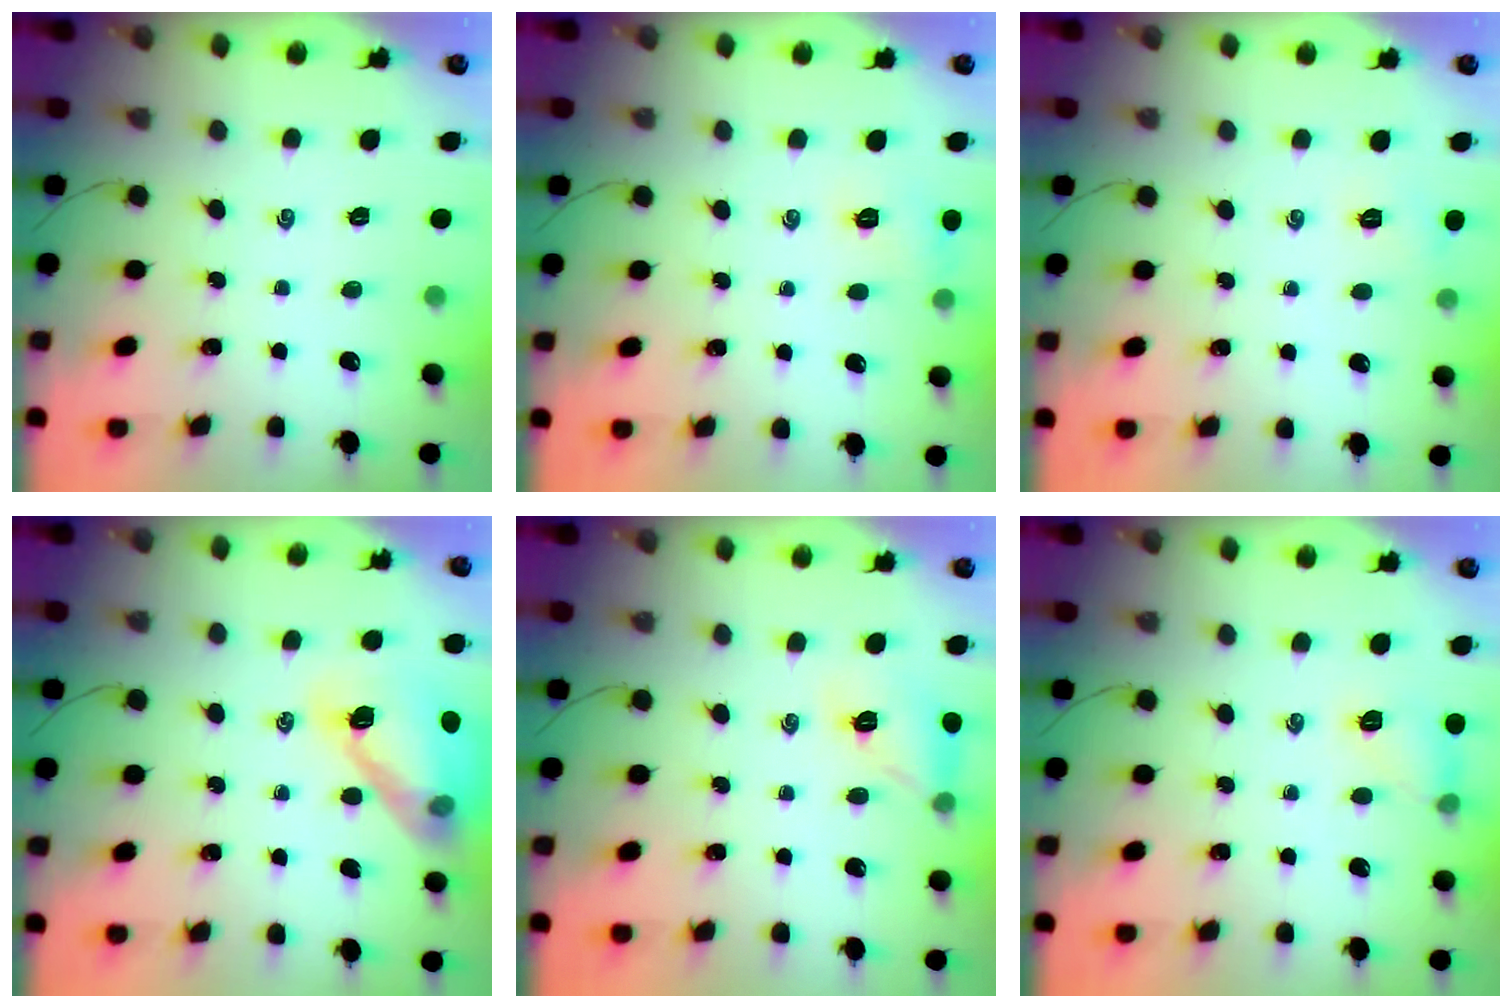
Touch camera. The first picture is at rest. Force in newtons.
{"total": 6.9, "press": 6.8, "slide": 1.2}
{"total": 5.0, "press": 4.8, "slide": 1.5}
{"total": 16.4, "press": 16.4, "slide": 1.2}
{"total": 10.7, "press": 10.3, "slide": 2.6}
{"total": 7.8, "press": 7.7, "slide": 0.6}